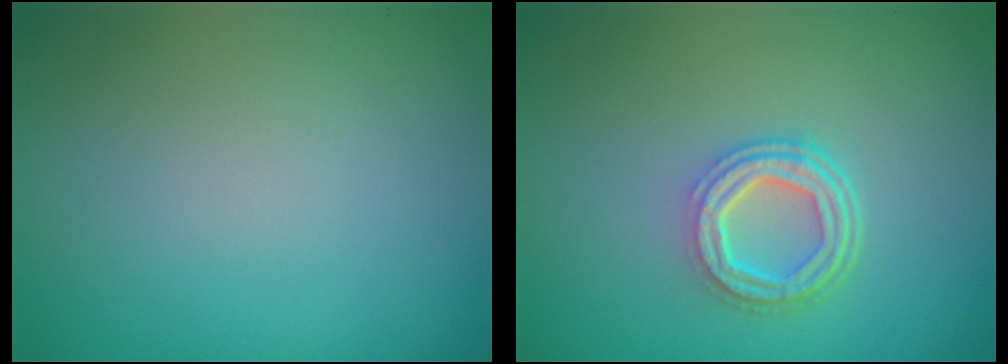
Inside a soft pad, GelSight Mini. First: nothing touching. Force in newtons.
{"total": 4.3, "press": 3.1, "slide": 2.9}